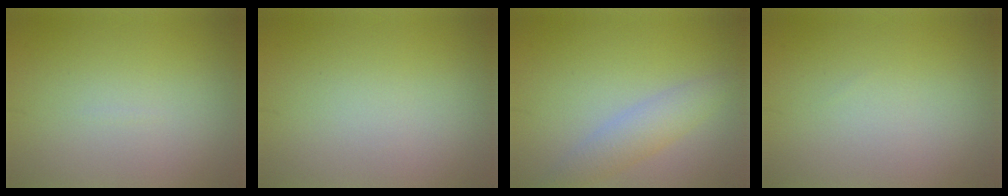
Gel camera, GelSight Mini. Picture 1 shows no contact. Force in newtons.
{"total": 0.0}
{"total": 2.9, "press": 2.9, "slide": 0.1}
{"total": 0.0}